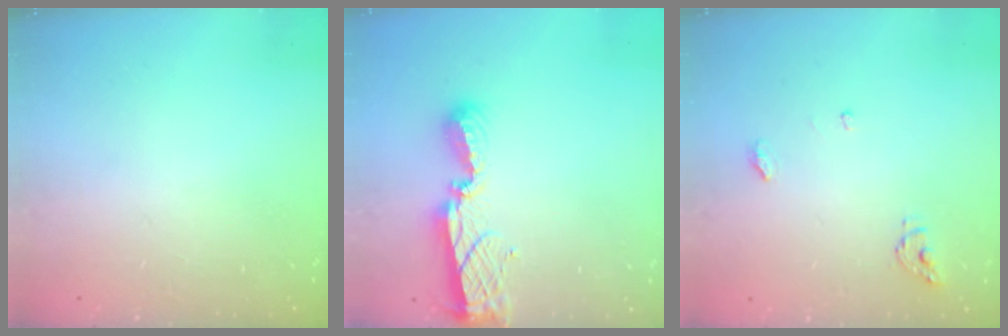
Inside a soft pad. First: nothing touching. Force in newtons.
{"total": 8.4, "press": 8.4, "slide": 0.8}
{"total": 4.3, "press": 4.3, "slide": 0.4}